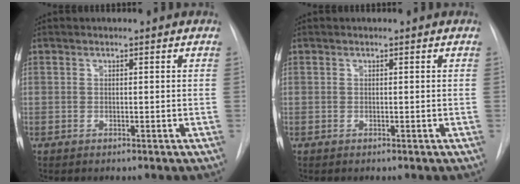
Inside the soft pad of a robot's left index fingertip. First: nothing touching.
{"total": 0.0}